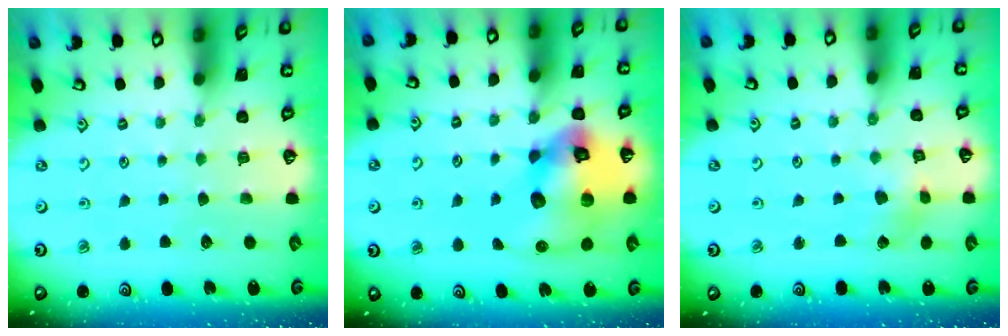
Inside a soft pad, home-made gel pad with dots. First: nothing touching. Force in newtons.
{"total": 19.8, "press": 19.6, "slide": 2.8}
{"total": 2.2, "press": 2.2, "slide": 0.4}